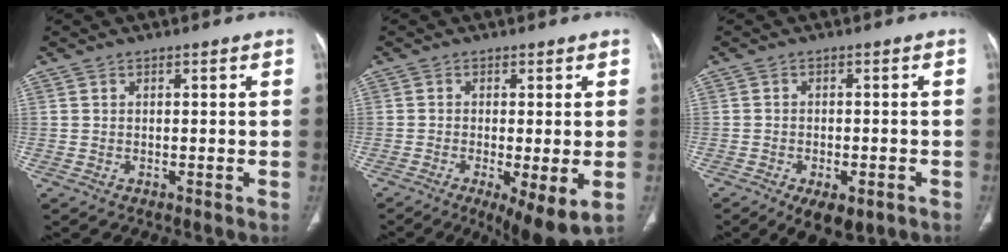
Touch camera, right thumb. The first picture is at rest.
{"total": 9.0, "force": [-3.1, 2.3, 8.2], "torque": [-0.134, -0.019, -0.047]}
{"total": 7.7, "force": [-4.3, 3.9, 5.1], "torque": [-0.065, 0.008, -0.056]}